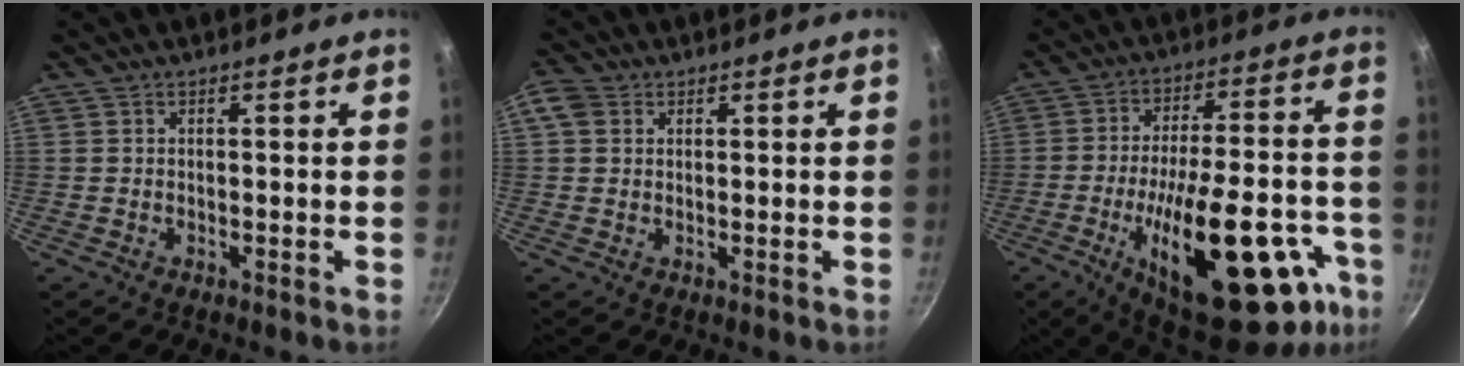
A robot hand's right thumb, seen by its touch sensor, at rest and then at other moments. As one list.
[{"total": 3.8, "force": [1.2, 3.0, 1.9], "torque": [-0.032, 0.003, 0.016]}, {"total": 31.7, "force": [-12.6, 13.0, 26.0], "torque": [-0.333, 0.046, -0.176]}]